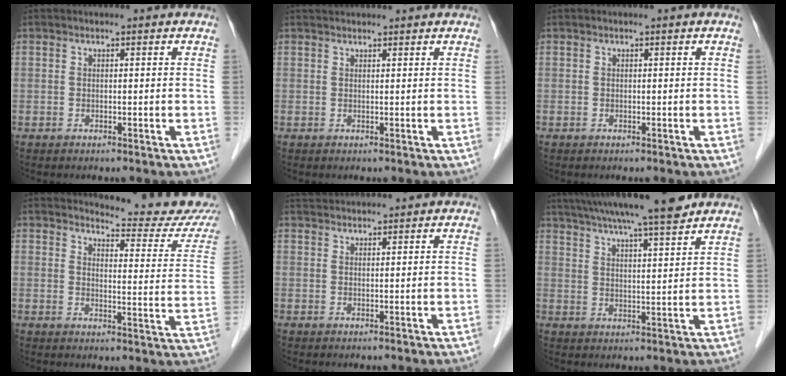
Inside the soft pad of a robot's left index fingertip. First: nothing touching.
{"total": 2.8, "force": [2.7, 0.4, 0.7], "torque": [-0.011, 0.031, 0.043]}
{"total": 0.0}
{"total": 14.0, "force": [13.8, 0.9, 2.6], "torque": [-0.019, -0.084, 0.142]}
{"total": 4.5, "force": [4.5, 0.0, 0.7], "torque": [-0.015, 0.037, 0.077]}
{"total": 16.5, "force": [14.2, 0.5, 8.4], "torque": [-0.144, 0.023, 0.209]}